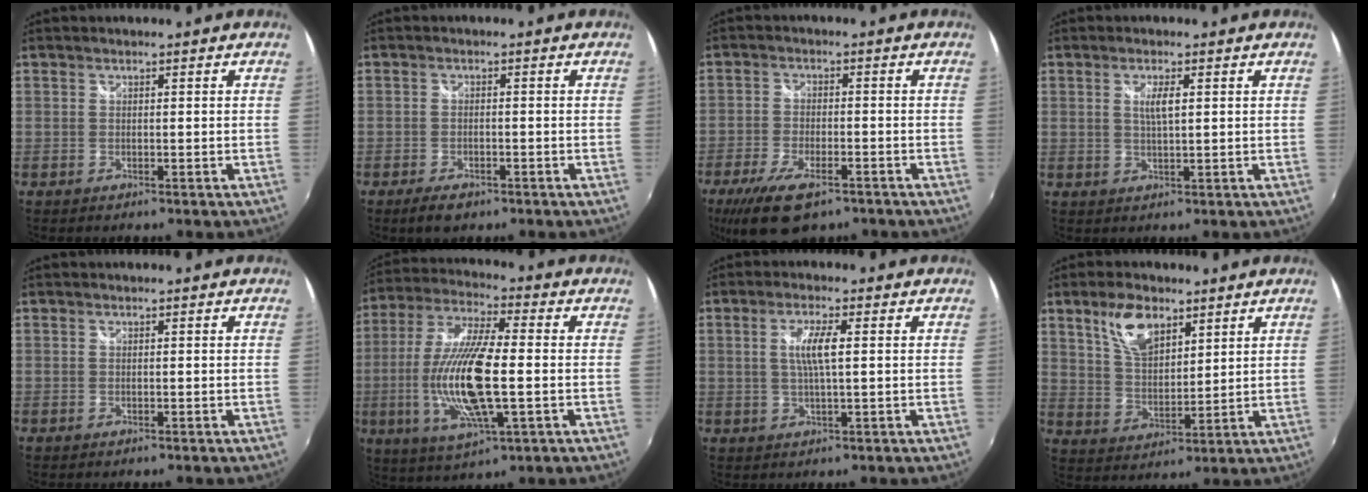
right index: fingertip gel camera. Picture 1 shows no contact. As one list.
[{"total": 4.0, "force": [-2.6, 1.8, 2.4], "torque": [-0.057, -0.011, -0.044]}, {"total": 11.5, "force": [-7.4, 4.5, 7.5], "torque": [-0.173, -0.030, -0.128]}, {"total": 3.2, "force": [0.9, 0.6, 3.0], "torque": [-0.054, -0.003, 0.015]}, {"total": 0.0}, {"total": 17.8, "force": [-2.7, 4.5, 17.0], "torque": [-0.339, -0.014, -0.048]}, {"total": 5.0, "force": [0.7, 0.6, 4.9], "torque": [-0.092, -0.002, 0.014]}, {"total": 9.3, "force": [5.5, 4.6, 6.0], "torque": [-0.110, 0.013, 0.110]}]